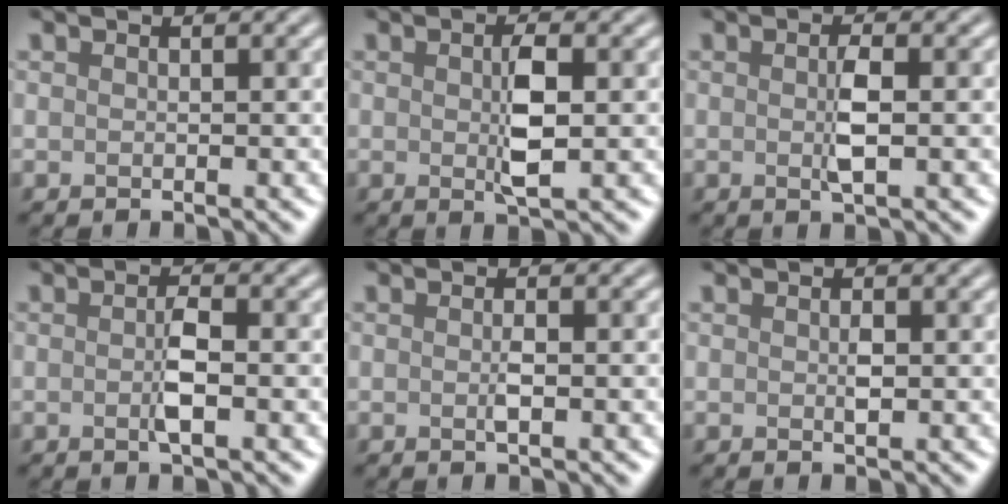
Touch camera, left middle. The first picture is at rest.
{"total": 2.9, "force": [0.2, 0.9, 2.7], "torque": [-0.056, -0.002, 0.002]}
{"total": 2.2, "force": [0.1, 0.5, 2.2], "torque": [-0.042, -0.002, -0.001]}
{"total": 2.1, "force": [-0.2, 0.4, 2.0], "torque": [-0.039, -0.002, -0.008]}
{"total": 1.2, "force": [0.0, 0.2, 1.1], "torque": [-0.021, -0.003, -0.001]}
{"total": 0.7, "force": [0.1, 0.4, 0.6], "torque": [-0.015, -0.003, 0.002]}